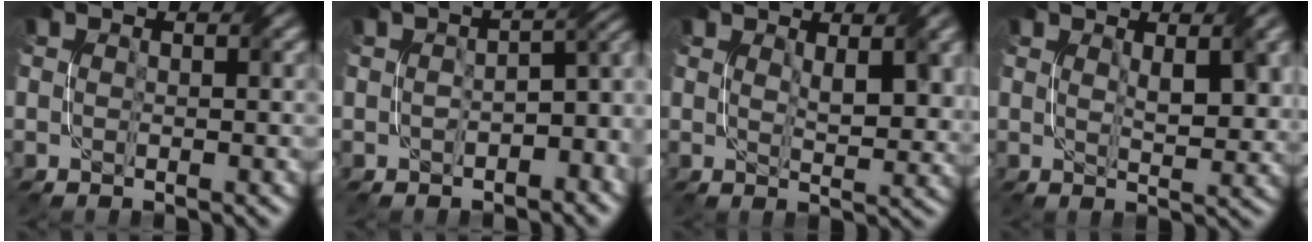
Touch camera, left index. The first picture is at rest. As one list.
[{"total": 4.8, "force": [-1.3, 2.6, 3.8], "torque": [-0.034, 0.007, -0.014]}, {"total": 3.2, "force": [1.7, 0.9, 2.6], "torque": [-0.042, 0.001, 0.039]}, {"total": 3.4, "force": [1.5, 0.8, 2.9], "torque": [-0.045, 0.002, 0.034]}]